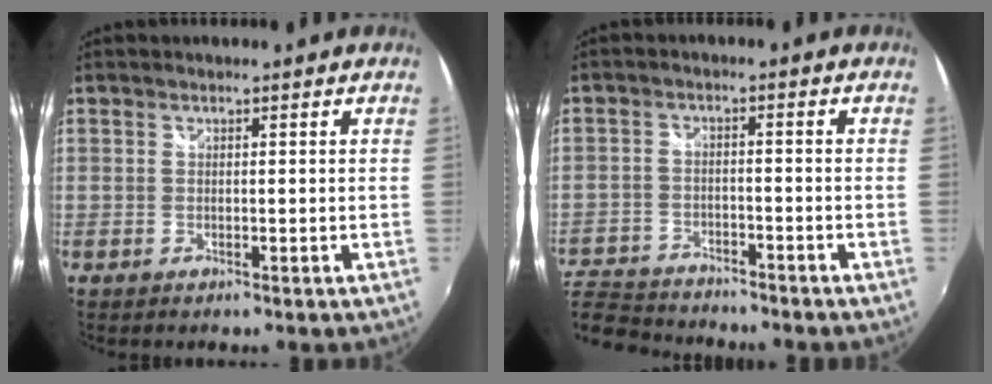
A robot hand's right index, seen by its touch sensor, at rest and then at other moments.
{"total": 12.4, "force": [-10.9, 4.5, 3.8], "torque": [-0.119, -0.008, -0.189]}